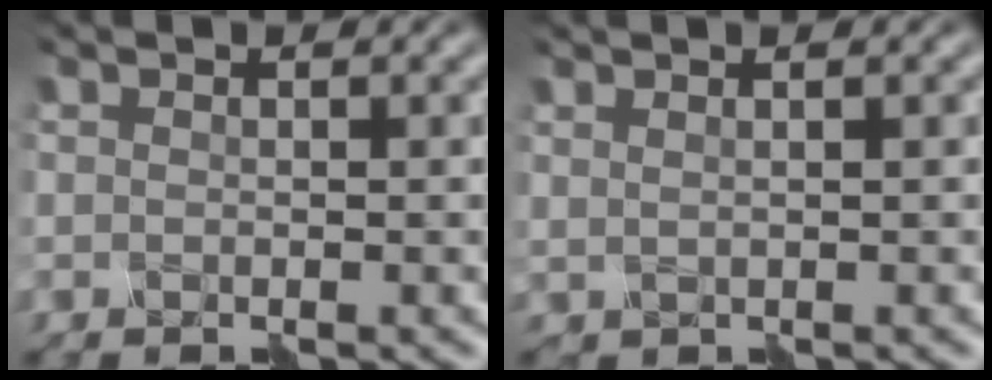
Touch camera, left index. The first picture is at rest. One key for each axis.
{"total": 1.4, "fx": 0.9, "fy": 0.3, "fz": 0.9, "tx": -0.014, "ty": -0.002, "tz": 0.014}